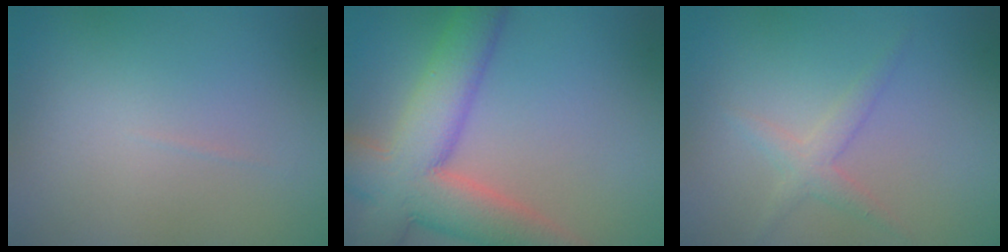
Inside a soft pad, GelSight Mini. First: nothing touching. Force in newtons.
{"total": 9.8, "press": 9.7, "slide": 0.6}
{"total": 1.8, "press": 1.8, "slide": 0.1}